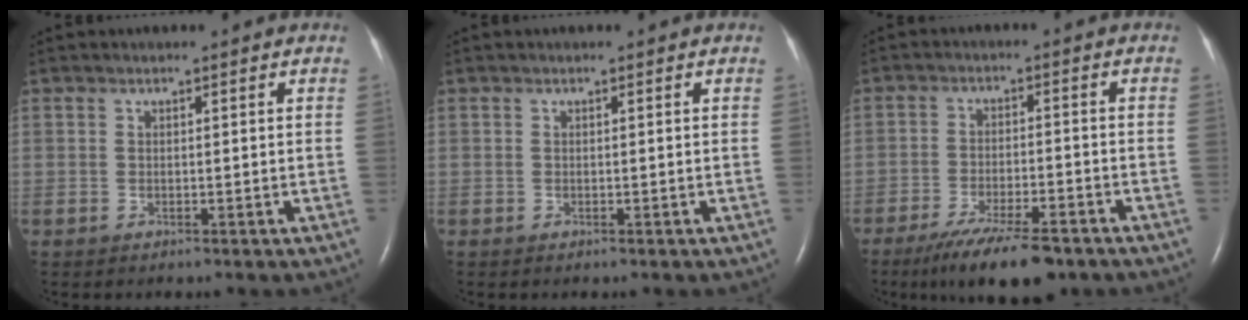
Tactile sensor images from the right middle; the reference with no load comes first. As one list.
[{"total": 0.0}, {"total": 11.1, "force": [-8.2, 1.9, 7.2], "torque": [-0.124, -0.024, -0.133]}]